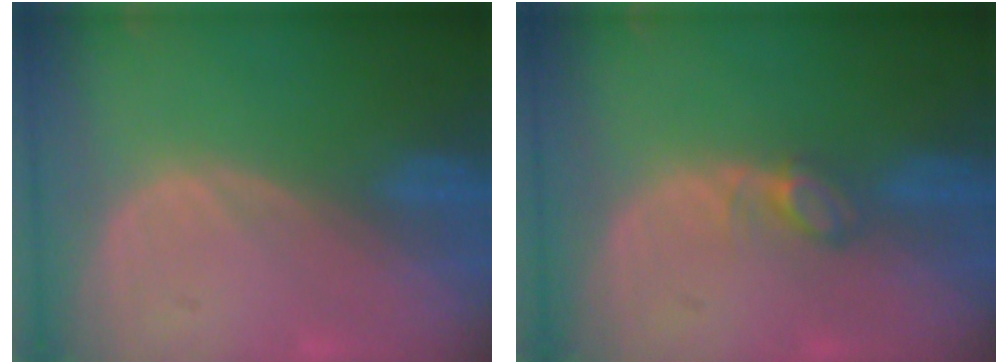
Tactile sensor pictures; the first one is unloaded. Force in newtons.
{"total": 2.5, "press": 2.4, "slide": 0.3}